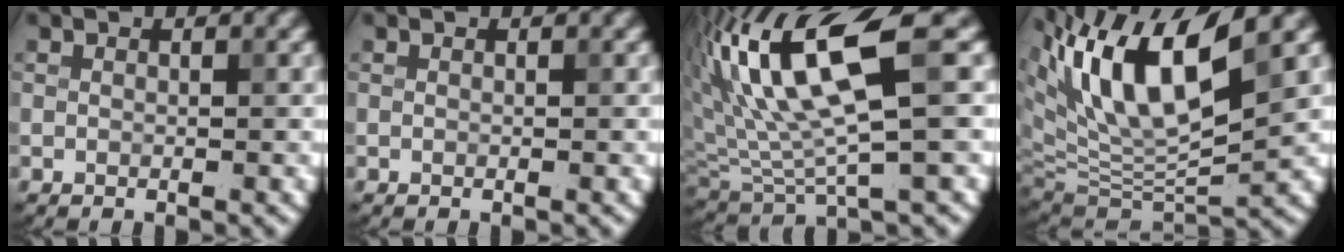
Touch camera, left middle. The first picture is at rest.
{"total": 0.0}
{"total": 11.2, "force": [4.1, 2.9, 10.0], "torque": [-0.192, 0.010, 0.085]}
{"total": 12.4, "force": [5.3, 4.3, 10.4], "torque": [-0.186, 0.012, 0.094]}